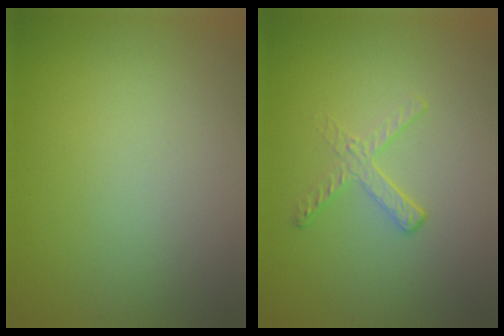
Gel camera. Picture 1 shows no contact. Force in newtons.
{"total": 1.9, "press": 1.1, "slide": 1.6}